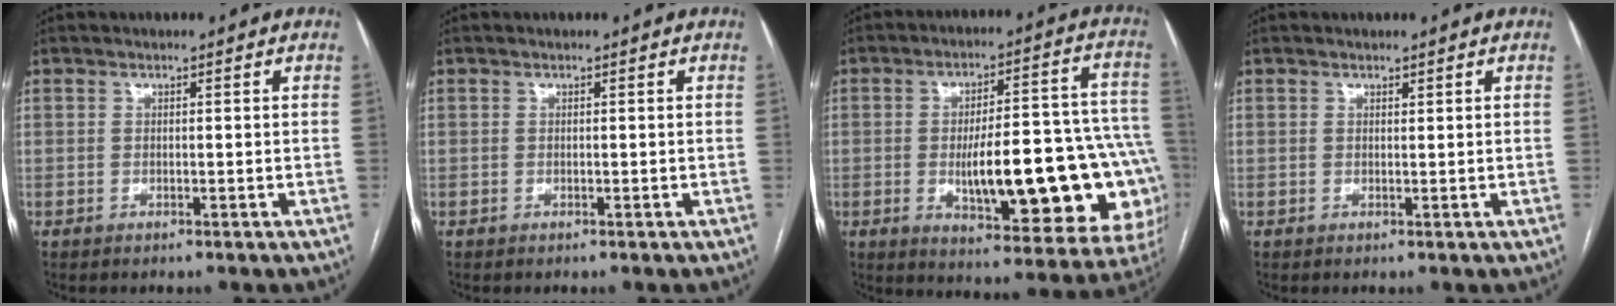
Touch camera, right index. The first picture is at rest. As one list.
[{"total": 0.0}, {"total": 24.8, "force": [-4.4, 7.0, 23.4], "torque": [-0.234, 0.028, -0.038]}, {"total": 0.0}]